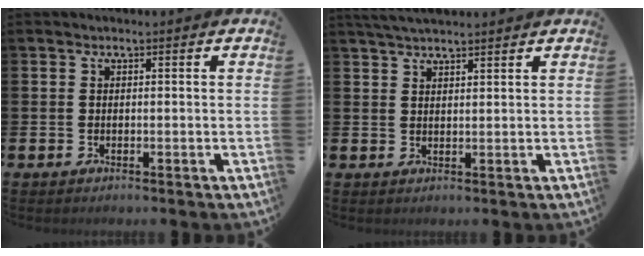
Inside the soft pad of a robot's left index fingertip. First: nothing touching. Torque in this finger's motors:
{"motor_torque": [1.04, -1.10, 0.20, 0.09]}